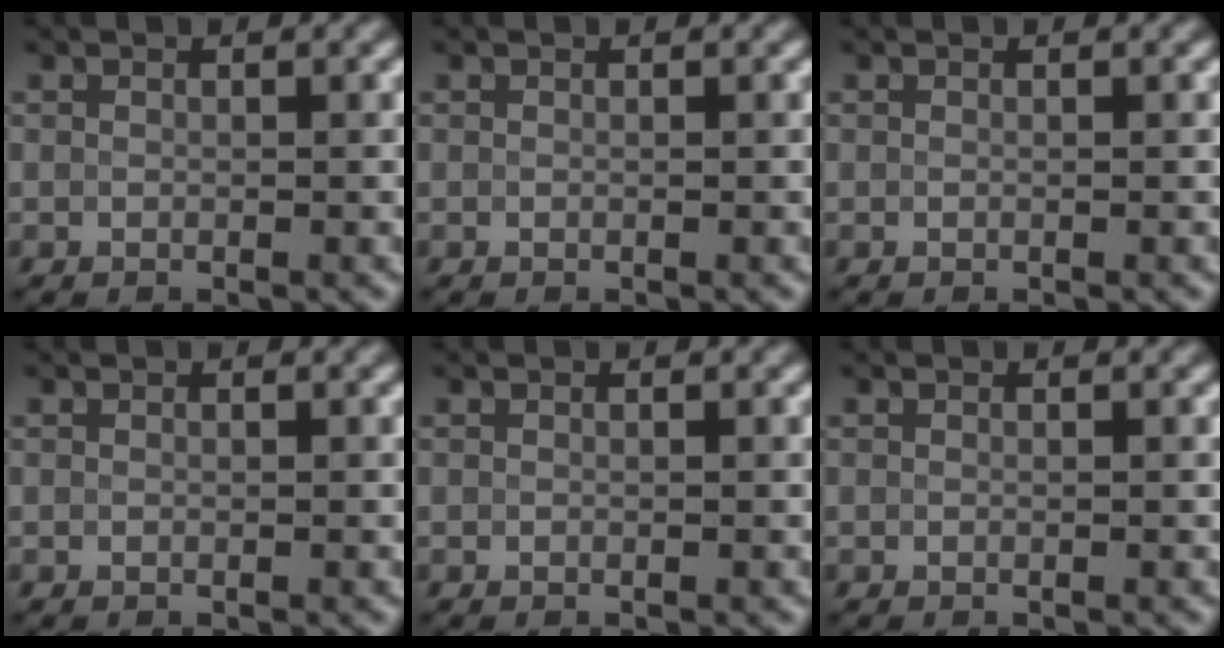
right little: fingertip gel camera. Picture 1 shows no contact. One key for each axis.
{"total": 0.0}
{"total": 0.0}
{"total": 0.0}
{"total": 0.0}
{"total": 0.0}